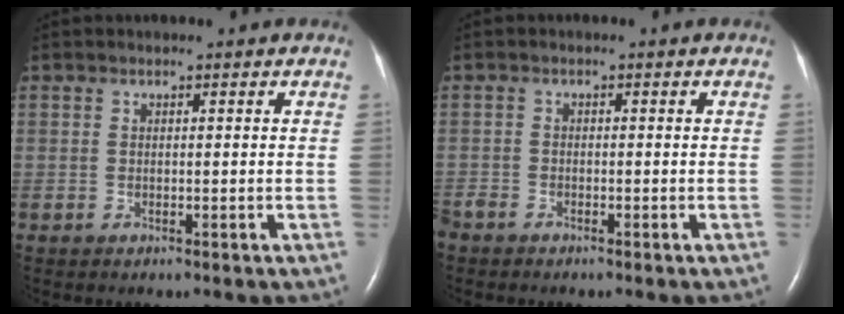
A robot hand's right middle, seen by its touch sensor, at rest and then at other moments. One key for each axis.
{"total": 2.3, "fx": -2.0, "fy": 0.8, "fz": 0.6, "tx": -0.016, "ty": -0.003, "tz": -0.037}